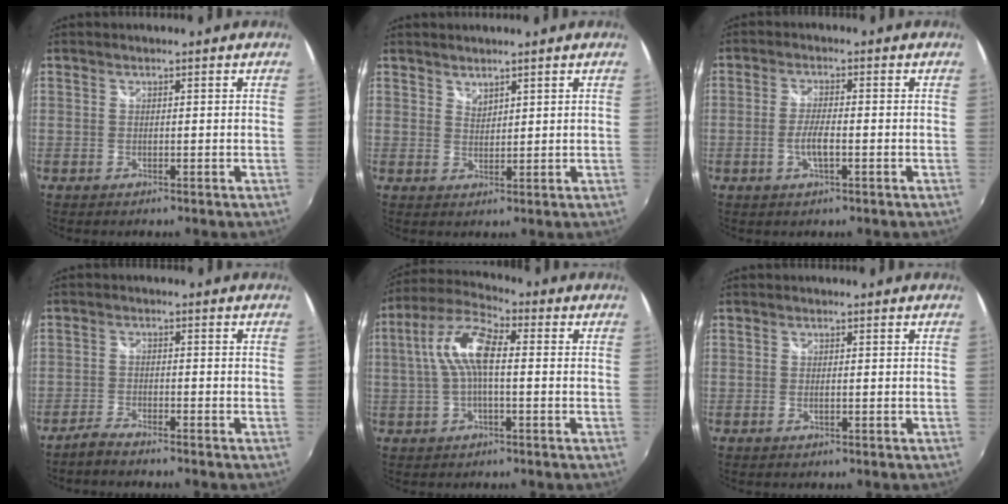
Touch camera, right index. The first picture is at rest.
{"total": 1.9, "force": [1.7, 0.7, 0.3], "torque": [0.001, 0.003, 0.031]}
{"total": 3.9, "force": [-1.3, 0.8, 3.6], "torque": [-0.077, 0.000, -0.025]}
{"total": 3.4, "force": [-3.1, 0.4, 1.3], "torque": [-0.046, -0.004, -0.064]}
{"total": 9.9, "force": [0.5, 3.5, 9.2], "torque": [-0.191, 0.023, 0.007]}
{"total": 0.9, "force": [-0.4, 0.3, 0.8], "torque": [-0.015, 0.000, -0.007]}